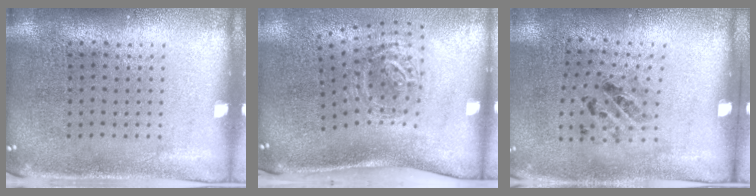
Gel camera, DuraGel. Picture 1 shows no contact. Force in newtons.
{"total": 1.7, "press": 1.2, "slide": 1.3}
{"total": 1.2, "press": 0.6, "slide": 1.1}